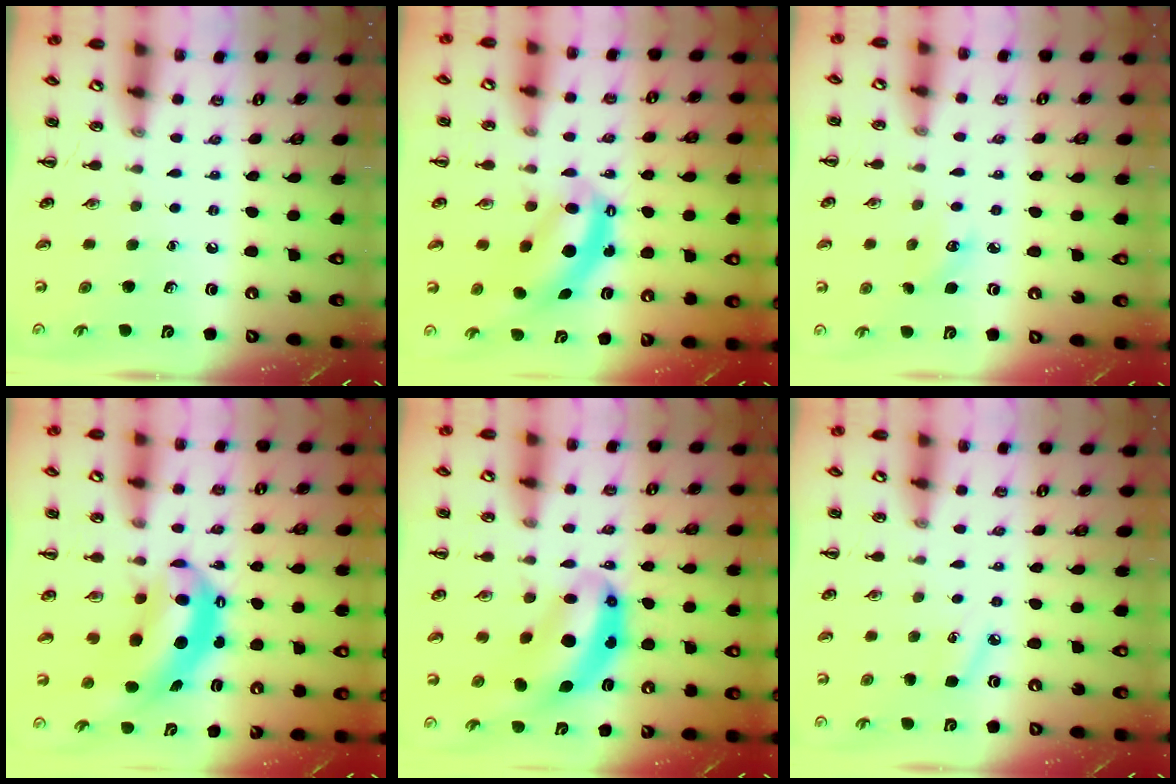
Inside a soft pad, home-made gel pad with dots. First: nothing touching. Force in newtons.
{"total": 6.5, "press": 6.4, "slide": 1.0}
{"total": 3.2, "press": 3.1, "slide": 0.8}
{"total": 7.5, "press": 7.3, "slide": 1.8}
{"total": 10.0, "press": 9.6, "slide": 2.6}
{"total": 5.2, "press": 5.0, "slide": 1.4}